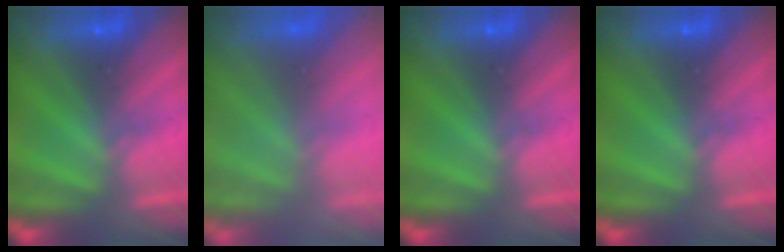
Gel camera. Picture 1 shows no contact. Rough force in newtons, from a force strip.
{"total": 8.1}
{"total": 0.0}
{"total": 0.0}